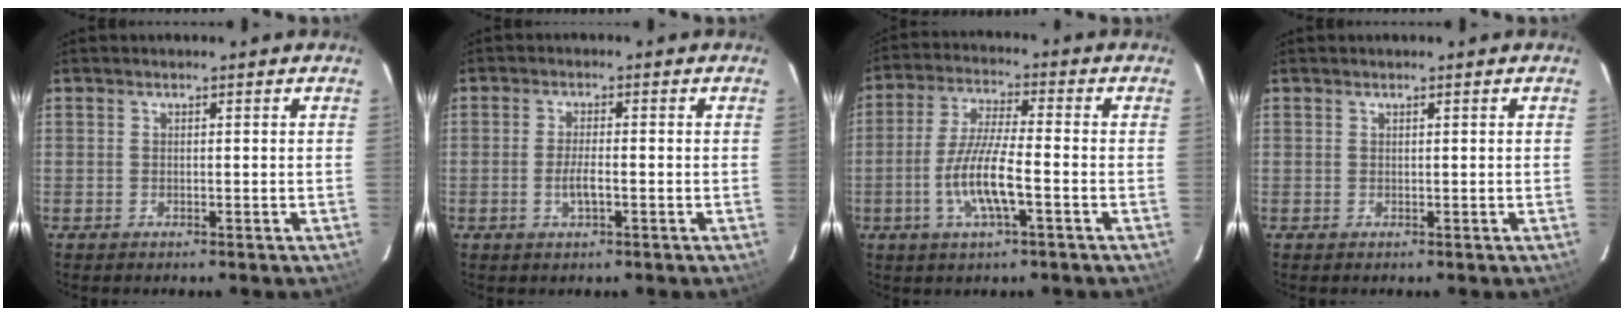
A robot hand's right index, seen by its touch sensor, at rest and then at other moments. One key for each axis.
{"total": 3.2, "fx": -1.1, "fy": 0.8, "fz": 2.9, "tx": -0.057, "ty": -0.005, "tz": -0.020}
{"total": 9.9, "fx": -3.3, "fy": 1.5, "fz": 9.2, "tx": -0.186, "ty": -0.006, "tz": -0.065}
{"total": 0.0}